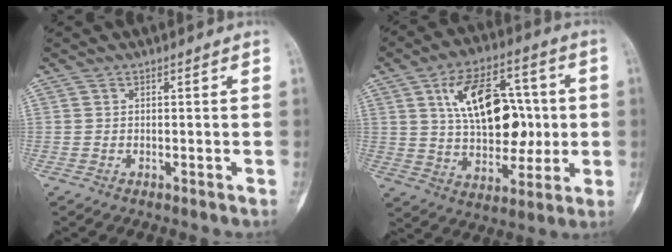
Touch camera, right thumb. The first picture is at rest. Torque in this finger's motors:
{"motor_torque": [-0.74, 2.35, 0.50, 0.33, 0.48]}